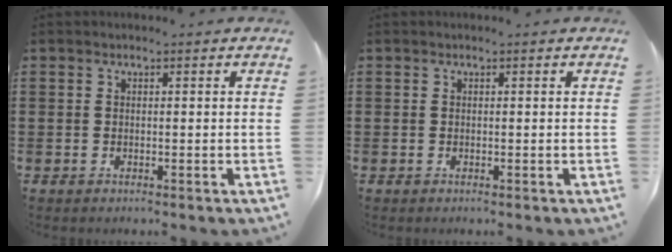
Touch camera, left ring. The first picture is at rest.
{"total": 0.0}